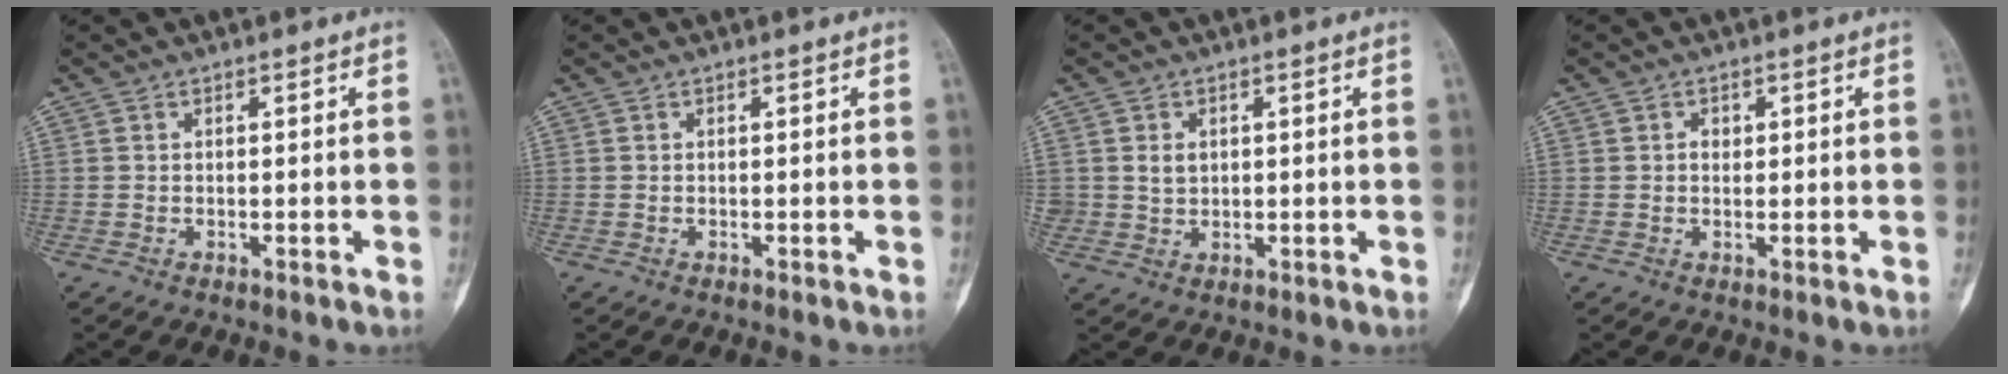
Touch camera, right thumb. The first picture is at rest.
{"total": 0.0}
{"total": 2.6, "force": [0.7, 2.1, 1.3], "torque": [-0.013, -0.005, 0.018]}
{"total": 1.4, "force": [0.4, 1.2, 0.7], "torque": [-0.006, 0.001, 0.005]}